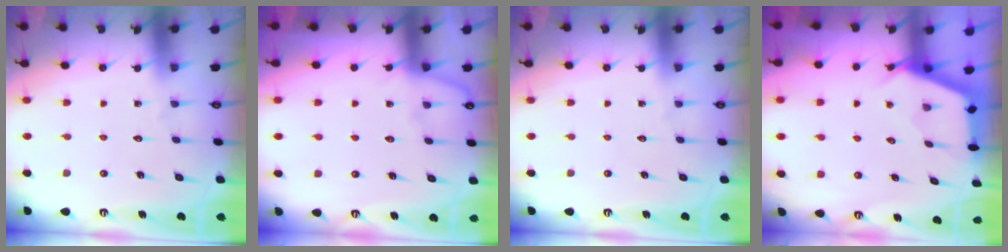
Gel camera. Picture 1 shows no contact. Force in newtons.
{"total": 3.4, "press": 3.4, "slide": 0.5}
{"total": 0.0}
{"total": 3.1, "press": 3.1, "slide": 0.3}